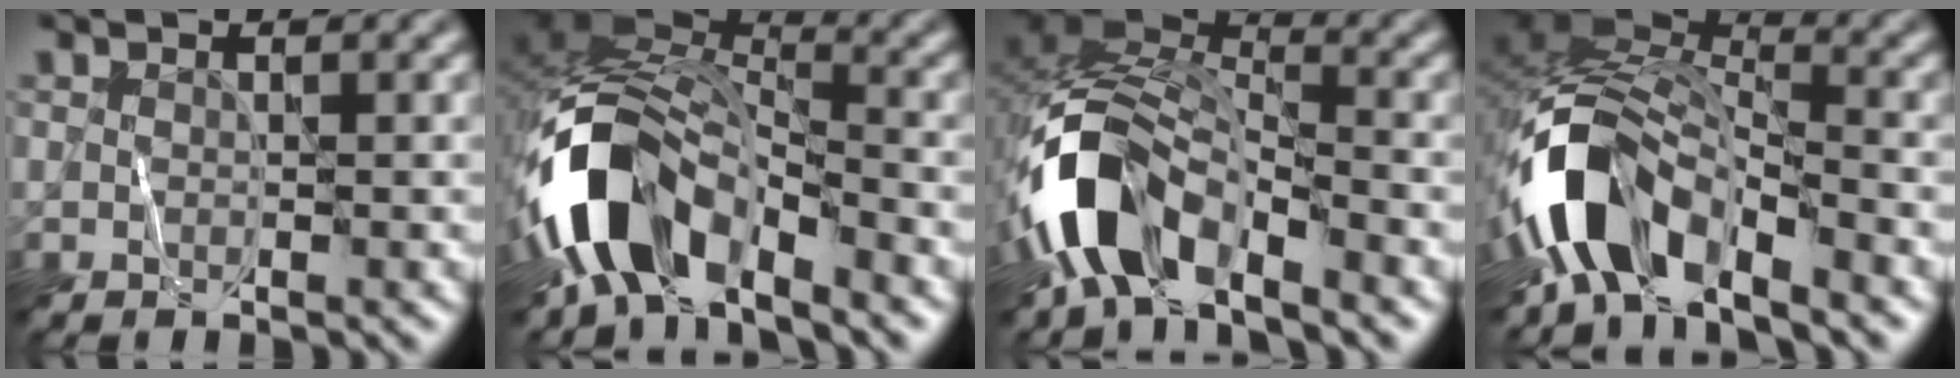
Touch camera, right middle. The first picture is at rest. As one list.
[{"total": 10.1, "force": [-5.8, 5.0, 6.6], "torque": [-0.124, 0.006, -0.116]}, {"total": 9.1, "force": [-5.2, 4.5, 6.0], "torque": [-0.113, 0.003, -0.110]}, {"total": 9.0, "force": [-5.5, 4.1, 5.9], "torque": [-0.106, 0.009, -0.114]}]